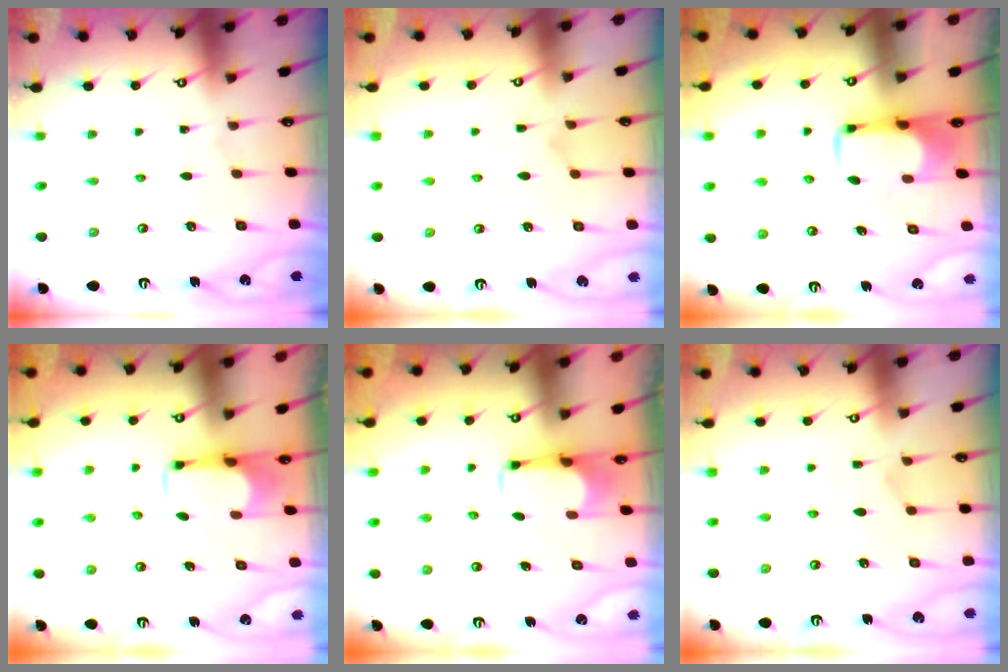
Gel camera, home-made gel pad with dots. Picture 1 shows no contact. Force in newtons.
{"total": 1.1, "press": 0.3, "slide": 1.0}
{"total": 2.0, "press": 1.9, "slide": 0.4}
{"total": 2.8, "press": 2.6, "slide": 1.0}
{"total": 2.6, "press": 2.5, "slide": 0.8}
{"total": 2.4, "press": 2.0, "slide": 1.2}